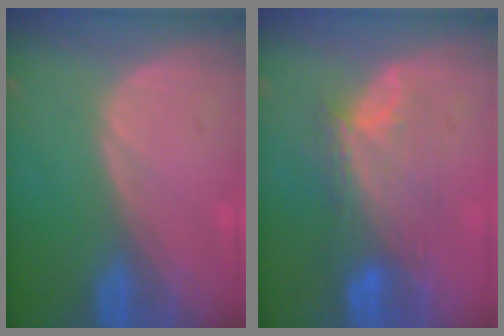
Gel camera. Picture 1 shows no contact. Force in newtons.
{"total": 7.8, "press": 7.4, "slide": 2.4}